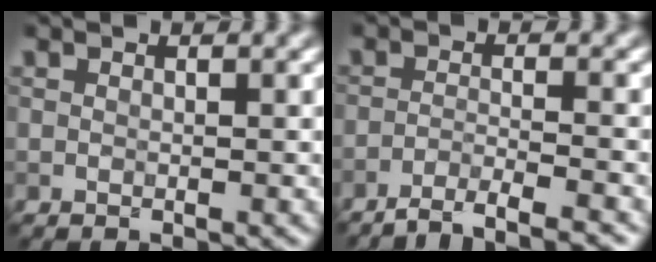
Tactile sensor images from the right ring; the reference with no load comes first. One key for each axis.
{"total": 4.1, "fx": -3.4, "fy": 0.5, "fz": 2.2, "tx": -0.035, "ty": 0.004, "tz": -0.066}